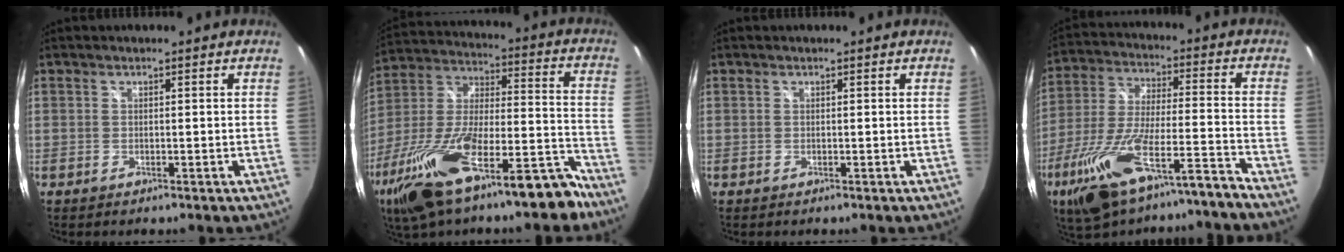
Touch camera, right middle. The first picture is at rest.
{"total": 27.3, "force": [-17.9, 8.0, 19.0], "torque": [-0.337, -0.019, -0.292]}
{"total": 0.0}
{"total": 17.8, "force": [-12.8, 3.0, 12.1], "torque": [-0.254, -0.034, -0.227]}